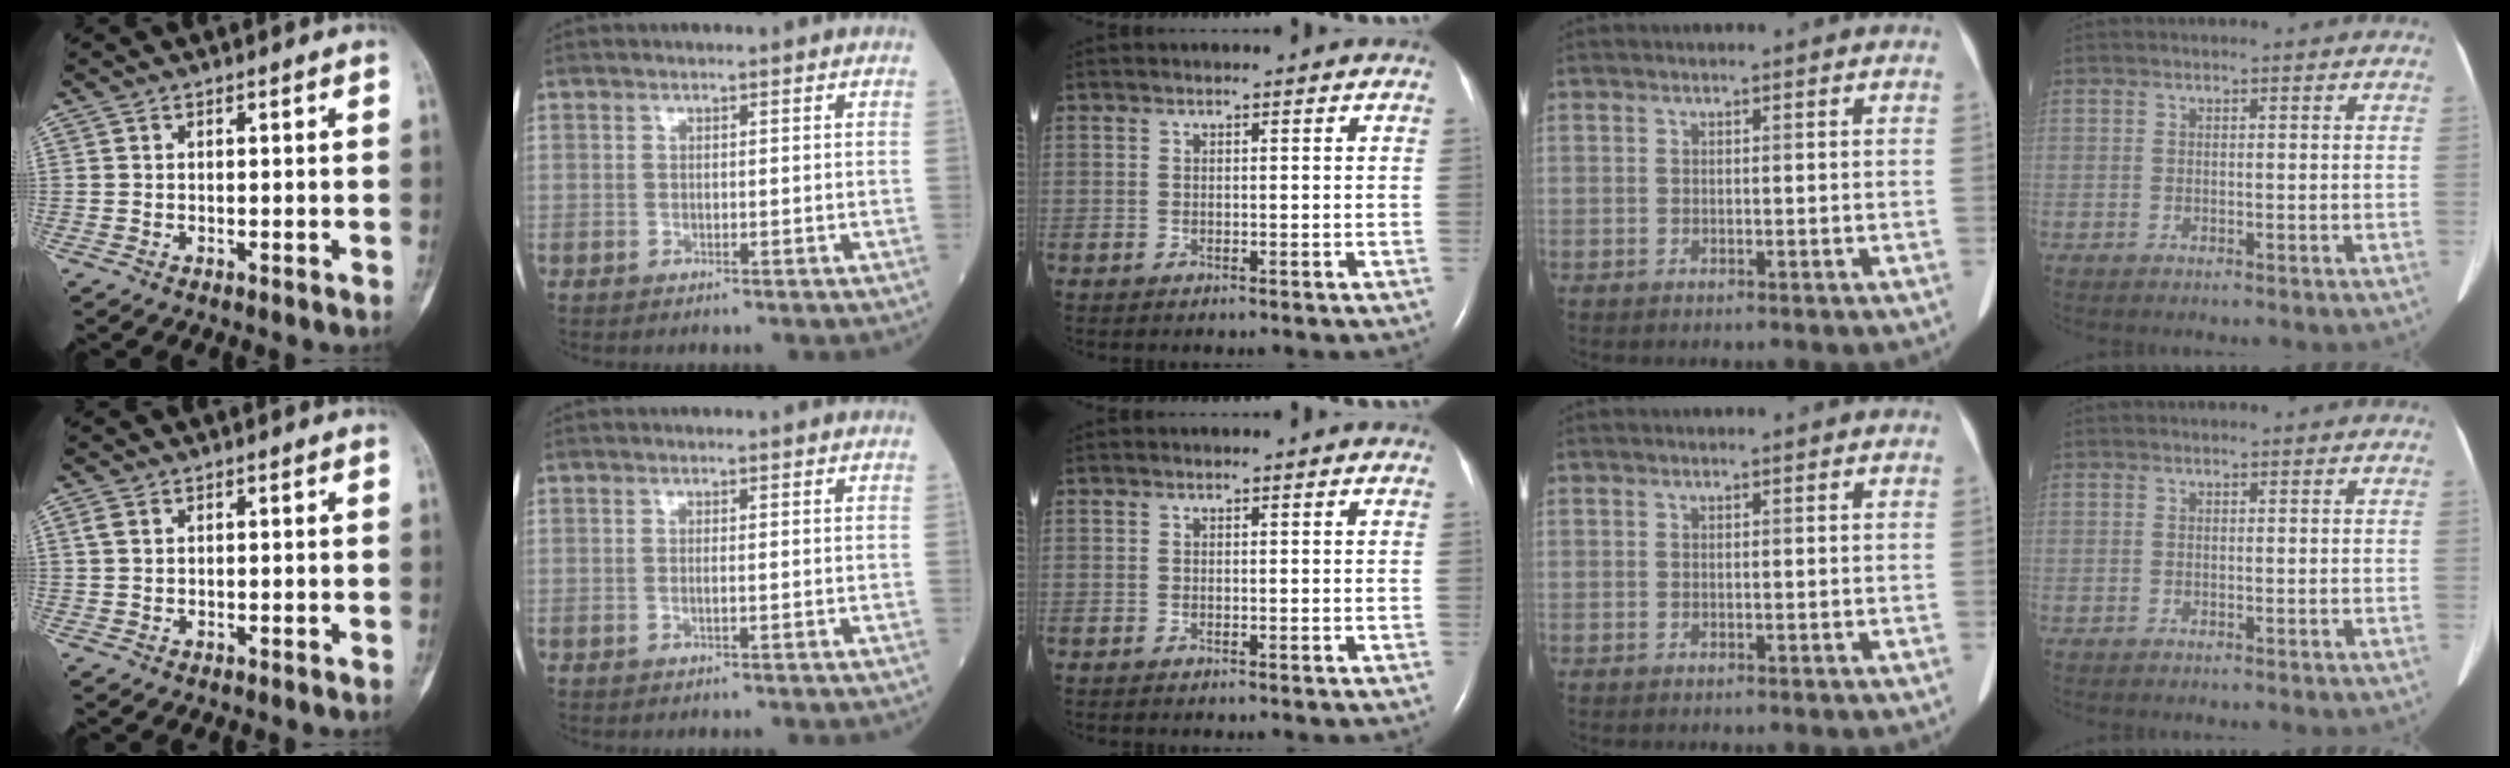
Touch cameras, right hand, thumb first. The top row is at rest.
{"thumb": {"total": 1.4, "force": [0.5, 1.0, 0.9], "torque": [-0.019, 0.004, 0.012]}, "index": {"total": 0.5, "force": [-0.2, -0.1, 0.5], "torque": [-0.011, 0.000, -0.005]}}